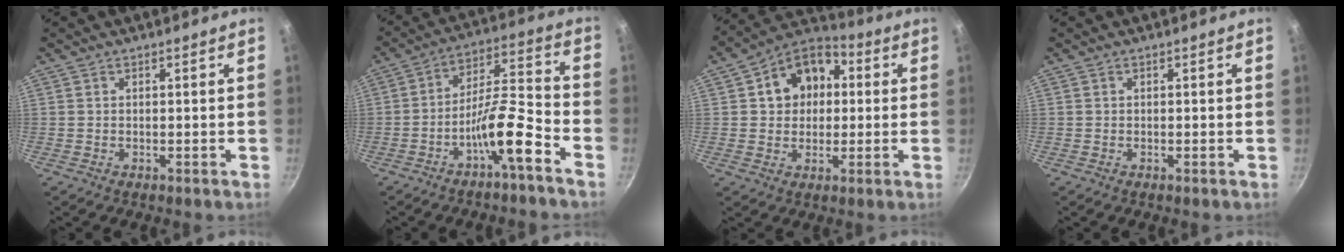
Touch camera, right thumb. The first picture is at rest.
{"total": 11.3, "force": [-6.3, 2.2, 9.2], "torque": [-0.156, 0.054, -0.109]}
{"total": 12.7, "force": [2.3, 10.0, 7.5], "torque": [-0.079, 0.021, 0.019]}
{"total": 0.0}